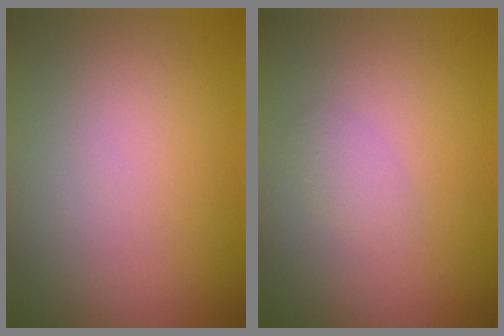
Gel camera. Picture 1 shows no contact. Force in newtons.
{"total": 1.1, "press": 1.1, "slide": 0.1}